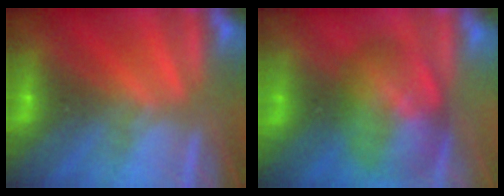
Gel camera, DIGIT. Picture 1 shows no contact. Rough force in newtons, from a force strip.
{"total": 8.1}